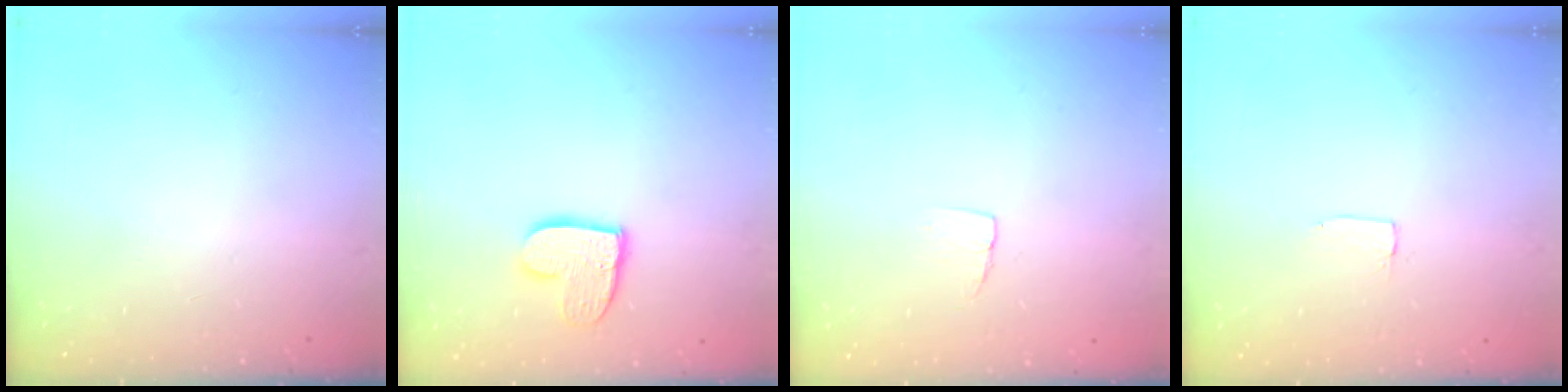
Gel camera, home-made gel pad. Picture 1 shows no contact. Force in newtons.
{"total": 10.1, "press": 10.0, "slide": 0.5}
{"total": 3.9, "press": 3.9, "slide": 0.3}
{"total": 2.0, "press": 2.0, "slide": 0.0}